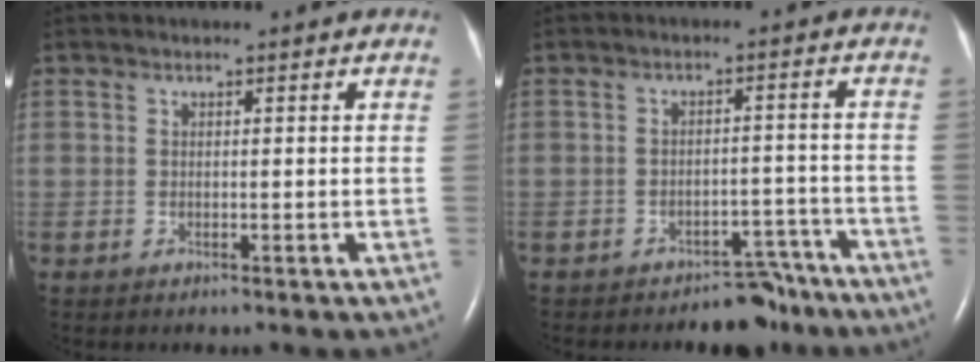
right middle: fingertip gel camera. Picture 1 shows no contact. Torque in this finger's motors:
{"motor_torque": [-0.11, -0.20, 0.03, 0.03]}